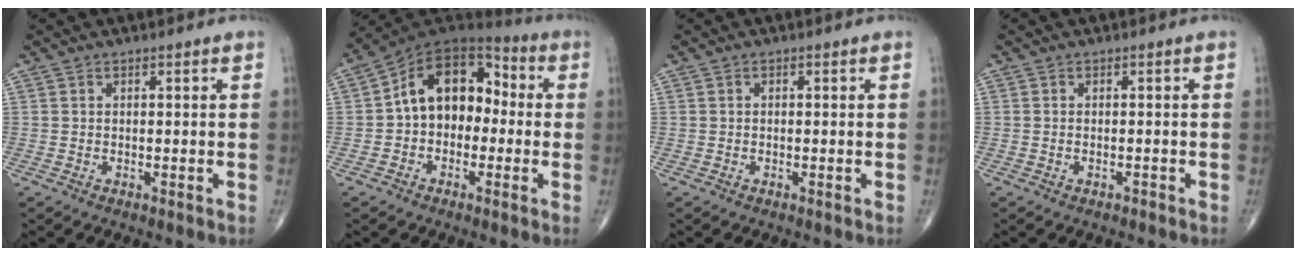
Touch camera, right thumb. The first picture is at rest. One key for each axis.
{"total": 14.3, "fx": -0.2, "fy": 10.0, "fz": 10.2, "tx": -0.119, "ty": 0.052, "tz": -0.021}
{"total": 0.0}
{"total": 0.6, "fx": -0.4, "fy": 0.3, "fz": 0.4, "tx": -0.012, "ty": 0.007, "tz": -0.005}